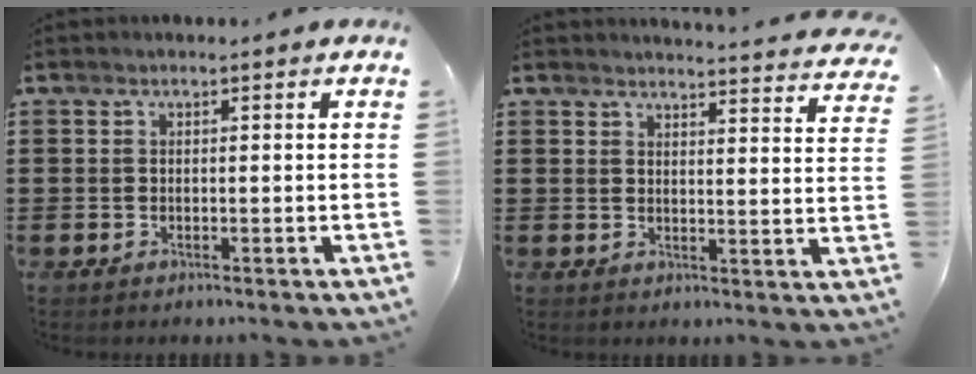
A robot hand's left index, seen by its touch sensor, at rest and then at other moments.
{"total": 3.3, "force": [3.2, -0.5, 0.3], "torque": [-0.012, -0.027, 0.053]}